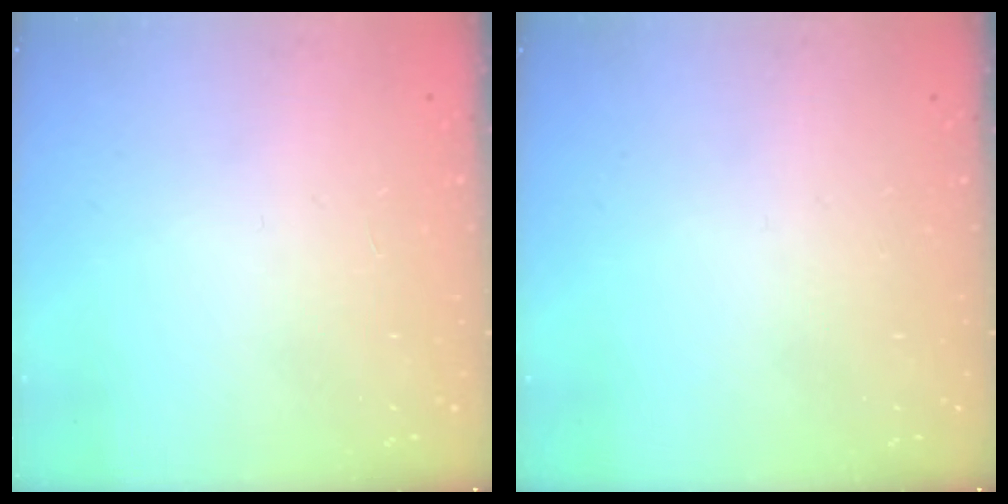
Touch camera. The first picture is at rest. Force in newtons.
{"total": 0.0}